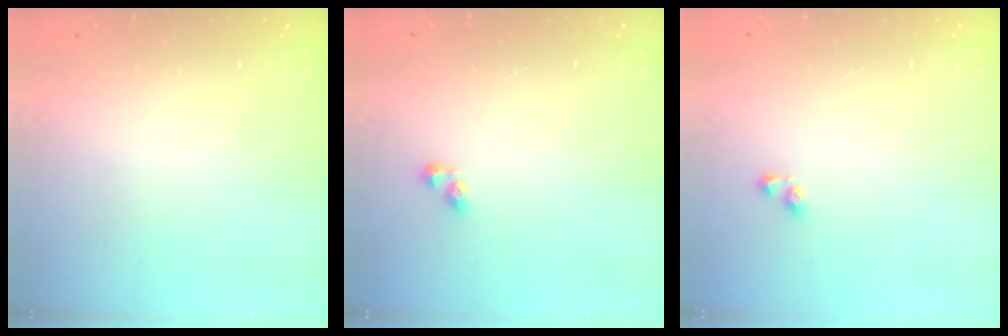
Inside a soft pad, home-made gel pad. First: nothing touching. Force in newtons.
{"total": 3.6, "press": 3.6, "slide": 0.5}
{"total": 2.9, "press": 2.9, "slide": 0.2}